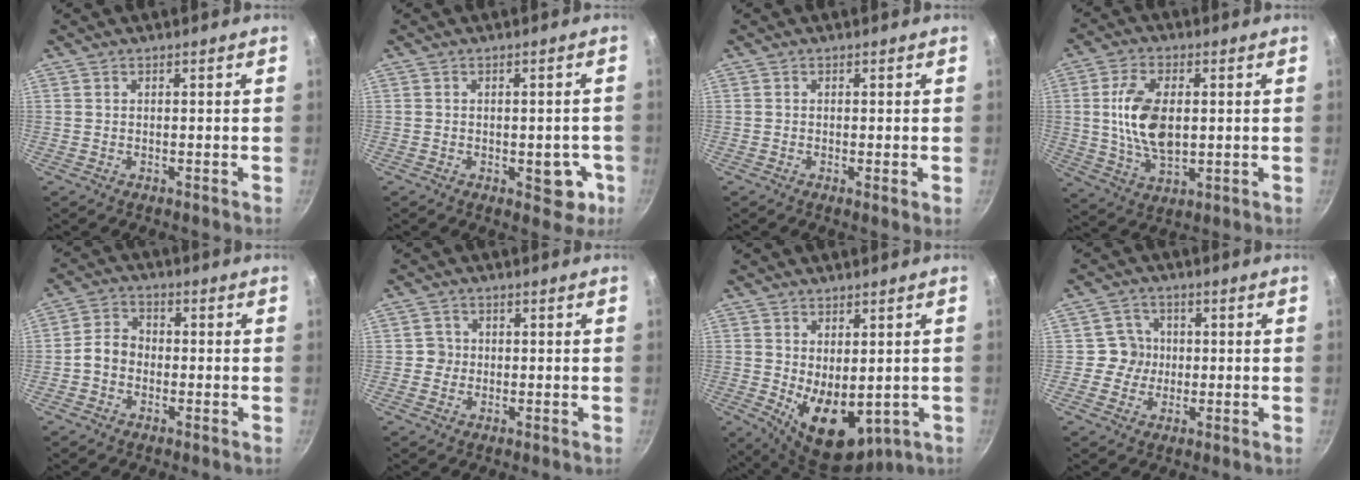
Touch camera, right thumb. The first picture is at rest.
{"total": 5.6, "force": [-1.9, 3.1, 4.2], "torque": [-0.024, 0.011, -0.018]}
{"total": 1.7, "force": [-0.3, 0.2, 1.6], "torque": [-0.036, -0.007, -0.007]}
{"total": 12.3, "force": [1.1, 6.7, 10.3], "torque": [-0.195, -0.007, 0.026]}
{"total": 5.6, "force": [-1.4, 4.5, 3.1], "torque": [-0.044, 0.022, -0.036]}
{"total": 2.3, "force": [-0.2, 2.3, 0.3], "torque": [0.012, 0.009, -0.009]}
{"total": 13.3, "force": [-2.5, 7.5, 10.7], "torque": [-0.153, -0.014, -0.007]}
{"total": 4.9, "force": [-0.3, 4.9, 0.7], "torque": [0.024, 0.013, -0.012]}